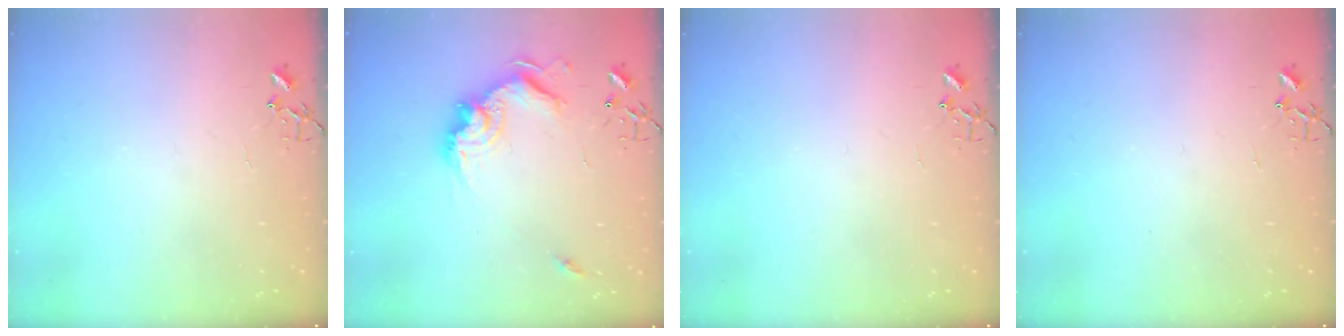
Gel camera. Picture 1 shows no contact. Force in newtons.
{"total": 16.3, "press": 16.2, "slide": 1.6}
{"total": 0.0}
{"total": 0.0}